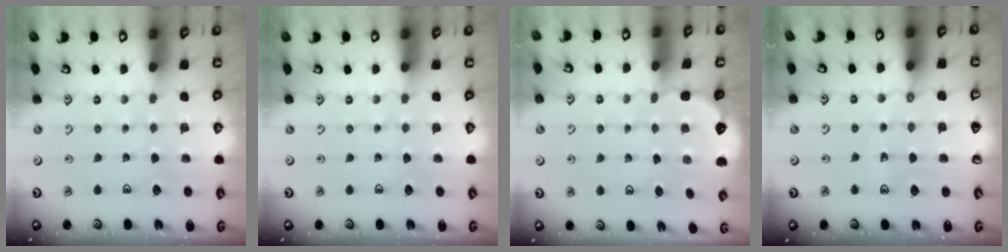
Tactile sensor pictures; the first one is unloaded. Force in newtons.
{"total": 0.0}
{"total": 1.6, "press": 0.9, "slide": 1.3}
{"total": 4.2, "press": 4.0, "slide": 1.5}